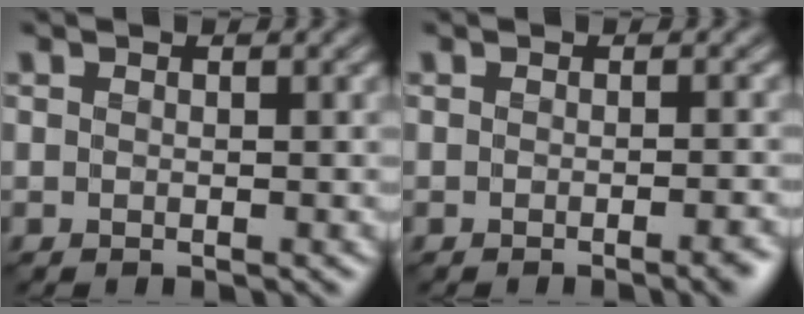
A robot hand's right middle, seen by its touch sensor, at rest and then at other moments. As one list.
[{"total": 2.5, "force": [-1.1, 0.7, 2.1], "torque": [-0.017, 0.001, -0.018]}]